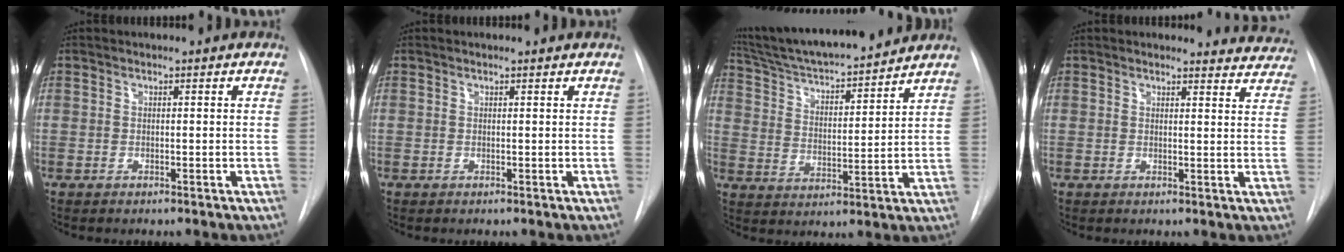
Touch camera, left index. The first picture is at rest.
{"total": 0.9, "force": [0.9, -0.1, 0.2], "torque": [-0.012, 0.003, 0.009]}
{"total": 19.6, "force": [17.8, 1.9, 8.2], "torque": [-0.142, 0.014, 0.281]}
{"total": 6.3, "force": [6.2, 1.1, -0.1], "torque": [0.022, -0.032, 0.040]}